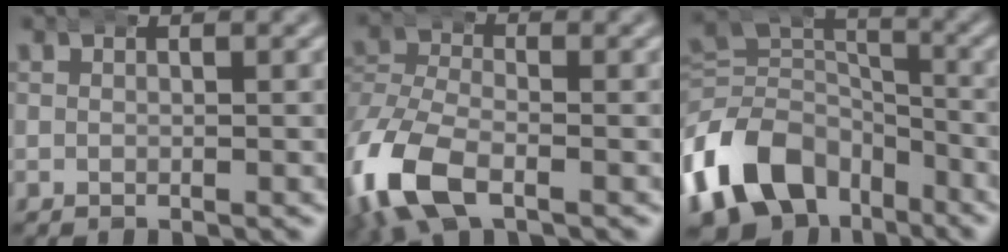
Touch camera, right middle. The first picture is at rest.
{"total": 6.5, "force": [-2.8, 4.1, 4.2], "torque": [-0.119, -0.022, -0.039]}
{"total": 11.1, "force": [-4.0, 8.7, 5.7], "torque": [-0.111, -0.045, -0.061]}